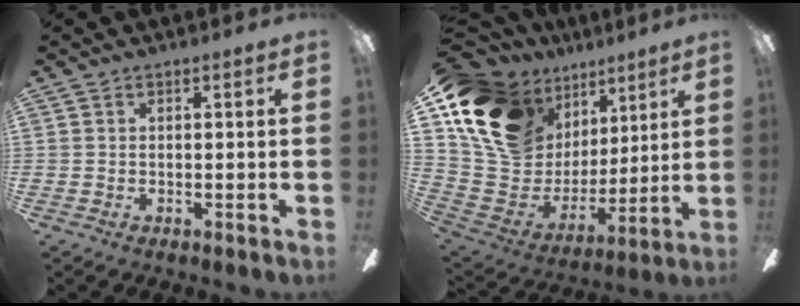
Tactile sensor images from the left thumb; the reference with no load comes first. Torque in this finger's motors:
{"motor_torque": [2.40, 2.43, 1.37, -1.39, 0.15]}